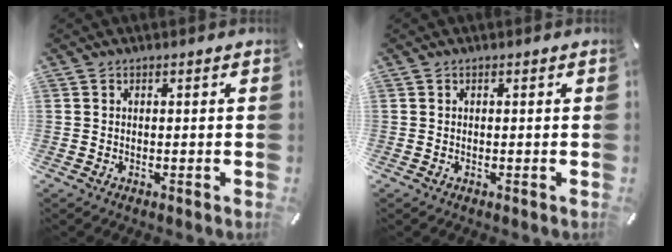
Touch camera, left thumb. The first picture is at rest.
{"total": 0.0}